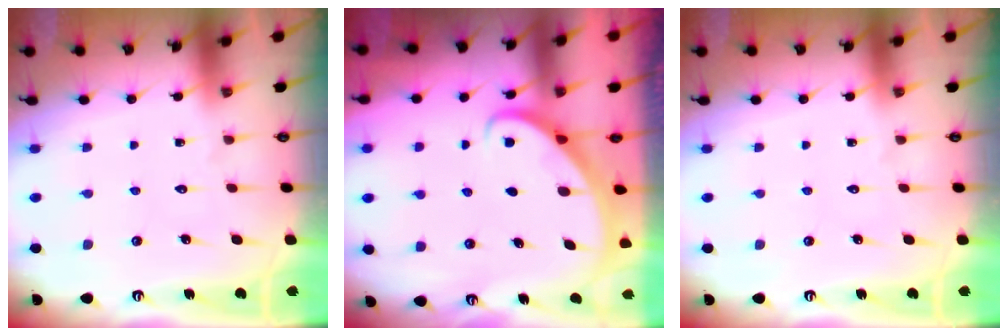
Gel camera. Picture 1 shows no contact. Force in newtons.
{"total": 2.7, "press": 2.7, "slide": 0.2}
{"total": 0.0}